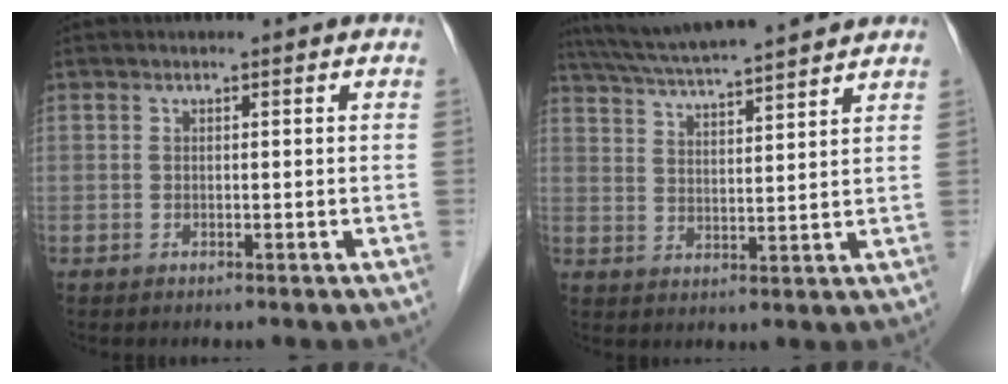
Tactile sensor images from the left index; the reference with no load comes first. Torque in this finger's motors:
{"motor_torque": [0.53, -0.54, 0.41, 0.14]}